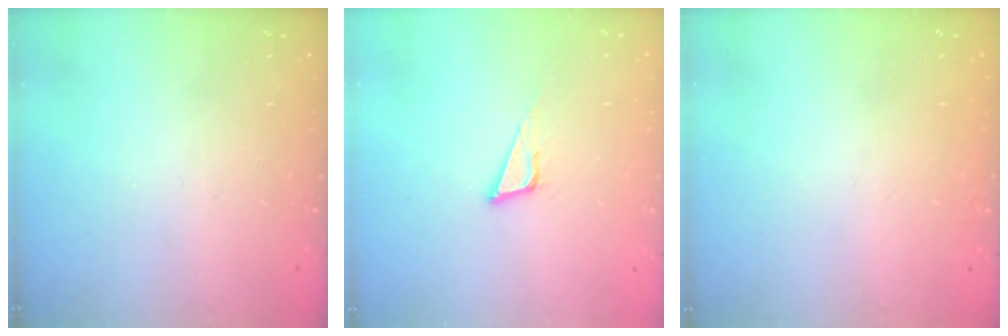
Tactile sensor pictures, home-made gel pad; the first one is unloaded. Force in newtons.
{"total": 7.0, "press": 6.4, "slide": 2.8}
{"total": 1.6, "press": 1.5, "slide": 0.1}